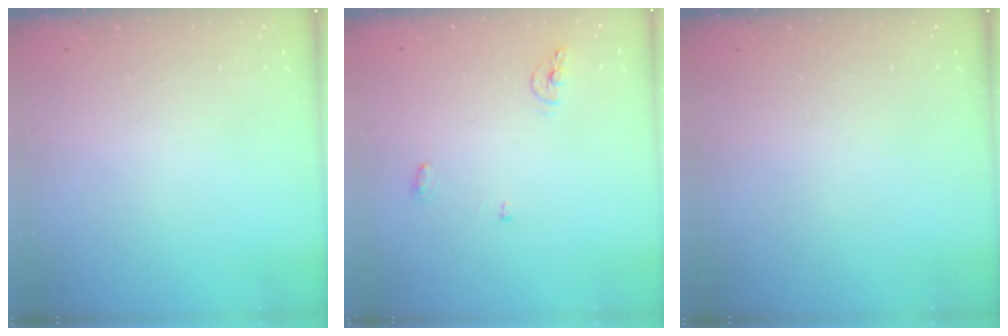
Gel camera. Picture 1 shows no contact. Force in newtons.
{"total": 5.6, "press": 5.6, "slide": 0.2}
{"total": 0.0}